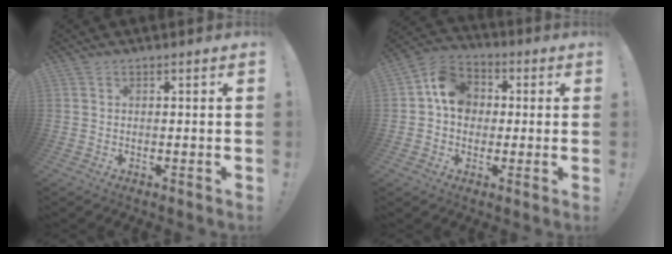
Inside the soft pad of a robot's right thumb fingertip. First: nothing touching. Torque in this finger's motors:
{"motor_torque": [0.74, 0.34, 0.43, -0.40, 0.00]}